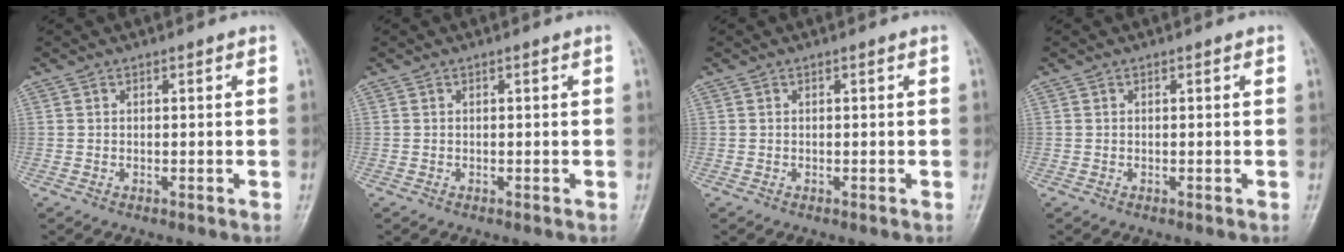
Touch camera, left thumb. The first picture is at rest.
{"total": 0.0}
{"total": 0.0}
{"total": 0.0}